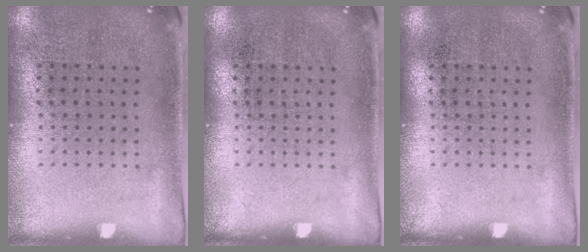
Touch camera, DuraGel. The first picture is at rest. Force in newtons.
{"total": 0.0}
{"total": 0.0}